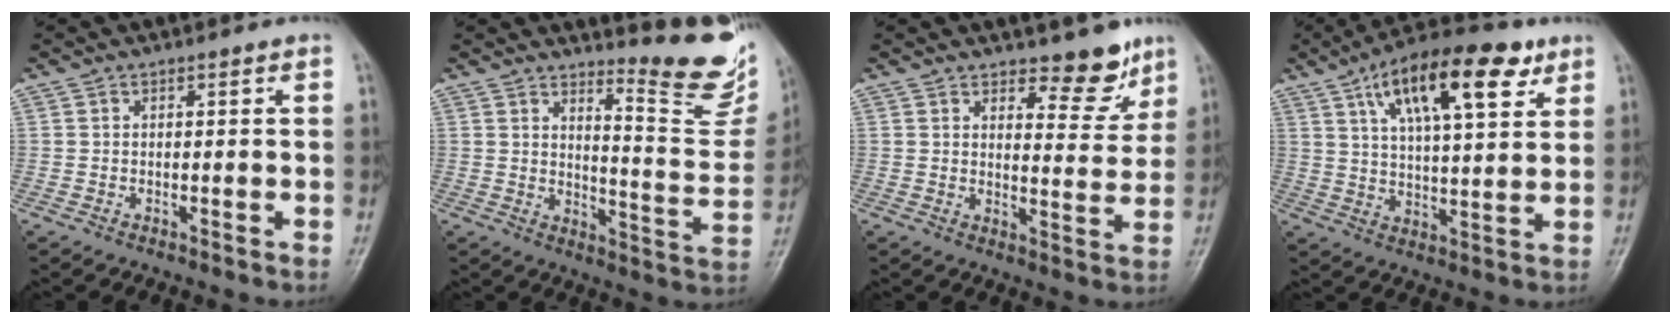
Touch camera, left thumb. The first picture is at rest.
{"total": 13.5, "force": [12.0, 1.8, 6.0], "torque": [-0.053, -0.143, 0.148]}
{"total": 7.2, "force": [5.6, 2.9, 3.6], "torque": [-0.017, -0.043, 0.079]}
{"total": 18.0, "force": [9.0, 6.7, 14.0], "torque": [-0.201, -0.016, 0.146]}